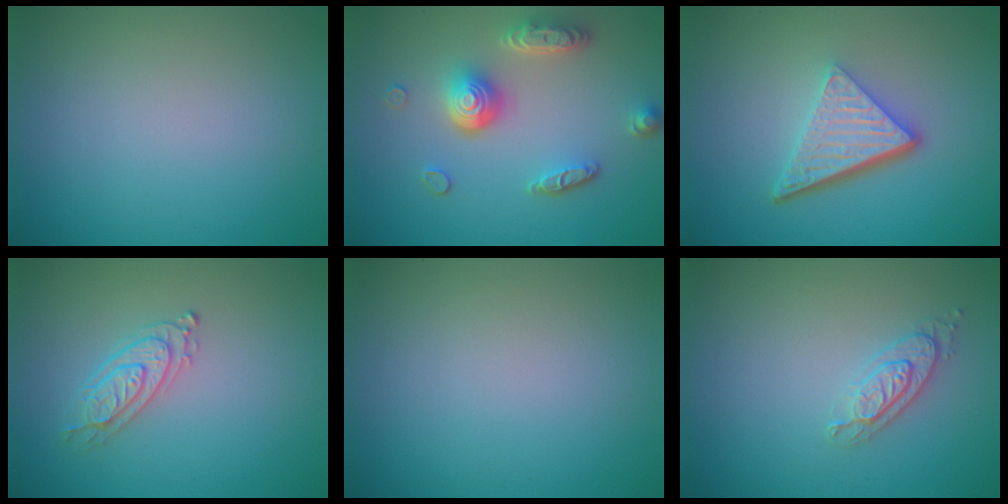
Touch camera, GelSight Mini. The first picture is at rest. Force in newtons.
{"total": 5.0, "press": 3.7, "slide": 3.3}
{"total": 5.6, "press": 3.8, "slide": 4.2}
{"total": 2.2, "press": 2.1, "slide": 0.4}
{"total": 0.0}
{"total": 2.1, "press": 2.0, "slide": 0.6}